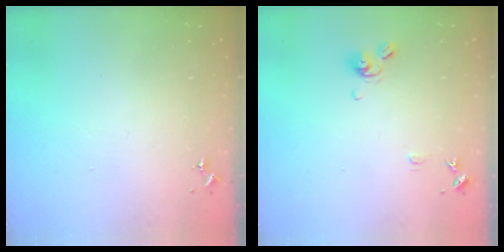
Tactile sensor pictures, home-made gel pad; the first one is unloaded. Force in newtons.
{"total": 9.4, "press": 9.4, "slide": 0.9}